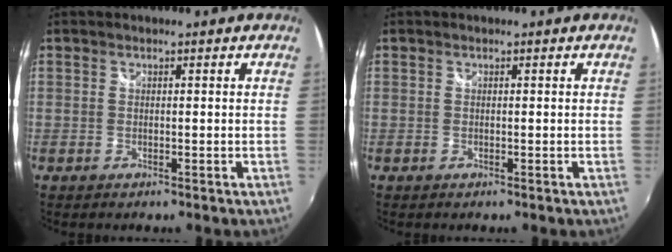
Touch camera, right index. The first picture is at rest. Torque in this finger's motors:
{"motor_torque": [0.00, 0.00, 0.00, 0.00]}